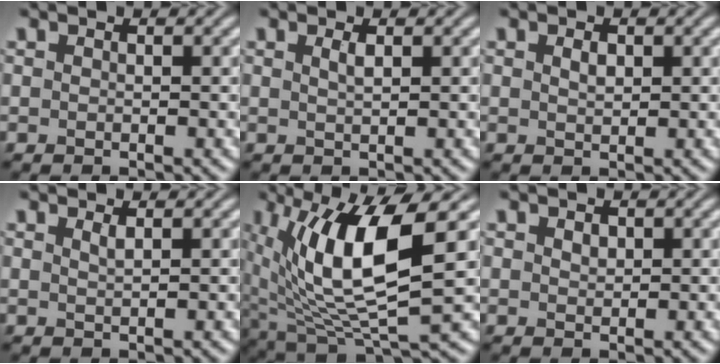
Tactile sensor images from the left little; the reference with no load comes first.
{"total": 1.0, "force": [0.5, 0.3, 0.8], "torque": [-0.014, 0.002, 0.008]}
{"total": 1.1, "force": [0.5, 0.6, 0.8], "torque": [-0.017, 0.001, 0.010]}
{"total": 0.9, "force": [0.6, 0.2, 0.6], "torque": [-0.008, 0.001, 0.010]}
{"total": 11.9, "force": [2.7, 4.0, 10.9], "torque": [-0.216, -0.007, 0.057]}
{"total": 0.9, "force": [0.5, 0.6, 0.5], "torque": [-0.010, -0.001, 0.010]}